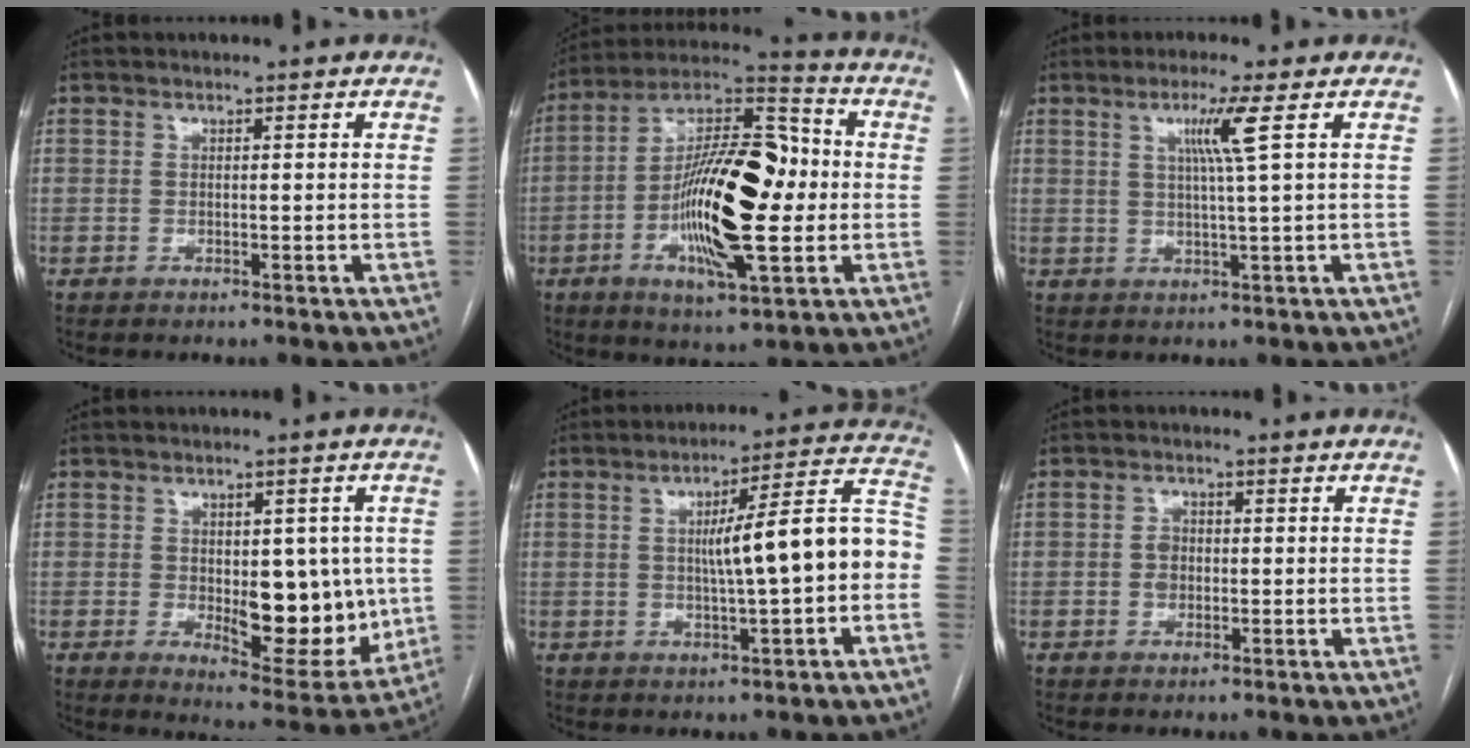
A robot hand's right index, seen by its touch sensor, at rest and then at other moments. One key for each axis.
{"total": 20.4, "fx": -2.3, "fy": 5.9, "fz": 19.4, "tx": -0.350, "ty": 0.017, "tz": -0.041}
{"total": 4.7, "fx": 1.7, "fy": -1.3, "fz": 4.2, "tx": -0.082, "ty": -0.003, "tz": 0.033}
{"total": 12.5, "fx": -0.7, "fy": 5.7, "fz": 11.1, "tx": -0.131, "ty": -0.006, "tz": 0.009}
{"total": 13.2, "fx": -0.9, "fy": 0.9, "fz": 13.1, "tx": -0.176, "ty": 0.037, "tz": -0.011}
{"total": 2.1, "fx": -0.2, "fy": 1.7, "fz": 1.2, "tx": -0.019, "ty": 0.005, "tz": -0.003}